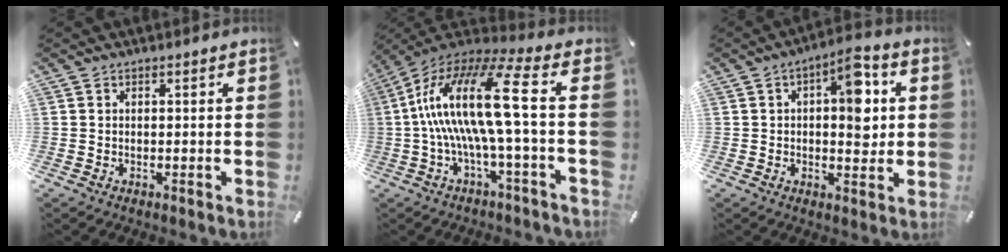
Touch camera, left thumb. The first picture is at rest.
{"total": 18.3, "force": [0.7, 2.5, 18.1], "torque": [-0.389, -0.017, -0.007]}
{"total": 10.4, "force": [2.0, 5.0, 8.9], "torque": [-0.106, -0.013, 0.027]}